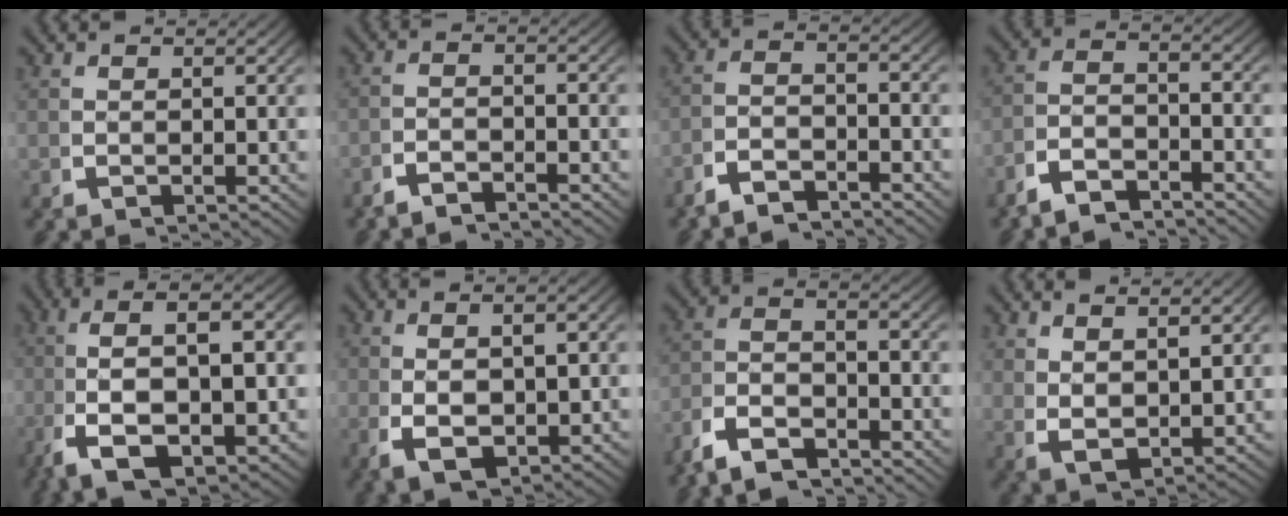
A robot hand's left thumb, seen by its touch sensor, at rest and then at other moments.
{"total": 2.3, "force": [-2.2, 0.3, 0.8], "torque": [-0.011, -0.003, -0.048]}
{"total": 3.3, "force": [-2.6, 1.0, 1.8], "torque": [-0.030, -0.009, -0.052]}
{"total": 4.1, "force": [-2.7, 1.7, 2.5], "torque": [-0.043, -0.012, -0.053]}
{"total": 10.5, "force": [-0.9, 5.1, 9.1], "torque": [-0.188, -0.018, 0.001]}
{"total": 6.3, "force": [-1.1, 3.6, 5.1], "torque": [-0.107, -0.022, 0.004]}
{"total": 5.4, "force": [-3.0, 2.8, 3.5], "torque": [-0.065, -0.013, -0.057]}
{"total": 4.0, "force": [1.1, 2.3, 3.1], "torque": [-0.075, -0.020, 0.042]}